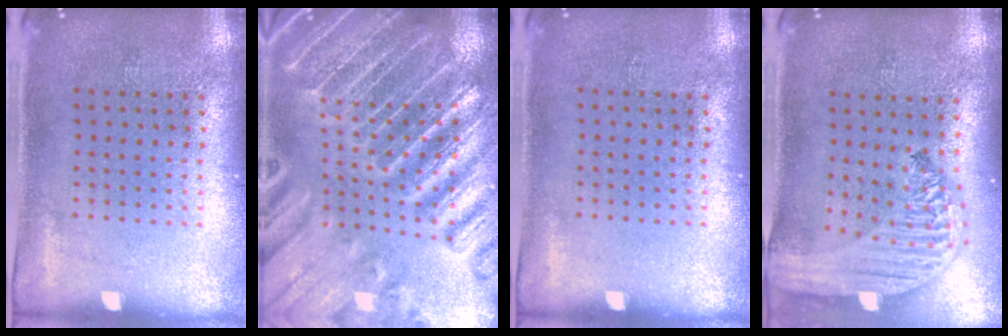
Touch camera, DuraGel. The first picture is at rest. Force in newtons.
{"total": 4.6, "press": 4.2, "slide": 1.9}
{"total": 0.0}
{"total": 2.5, "press": 2.1, "slide": 1.4}